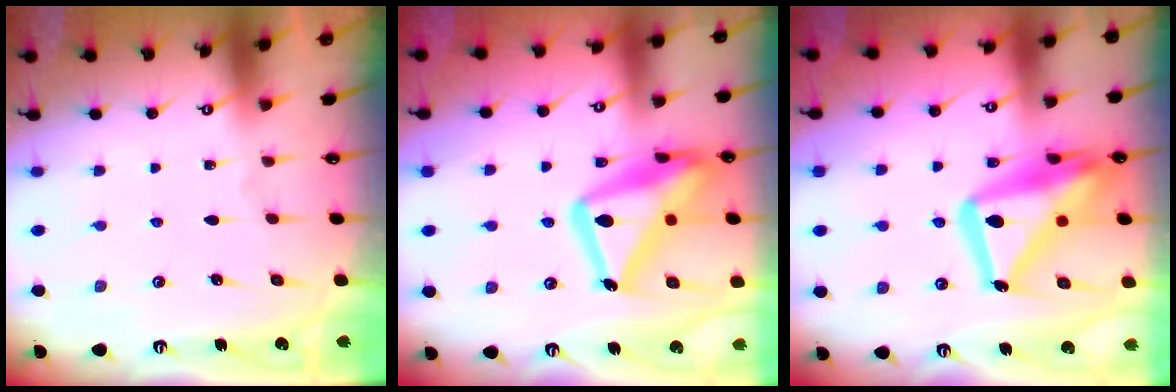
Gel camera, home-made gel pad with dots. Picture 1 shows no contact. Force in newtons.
{"total": 21.3, "press": 21.3, "slide": 1.7}
{"total": 21.0, "press": 20.9, "slide": 2.1}